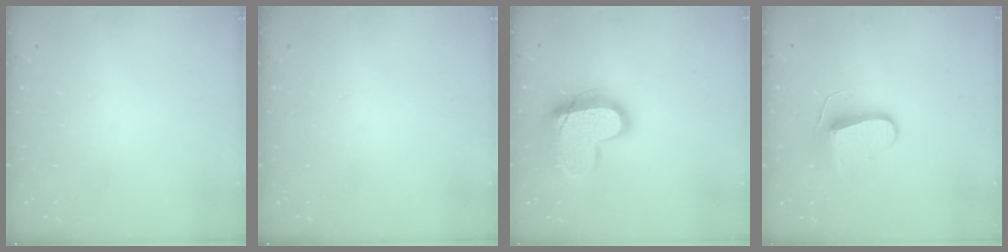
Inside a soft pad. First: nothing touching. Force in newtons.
{"total": 0.0}
{"total": 18.2, "press": 18.2, "slide": 1.4}
{"total": 8.7, "press": 8.7, "slide": 0.5}